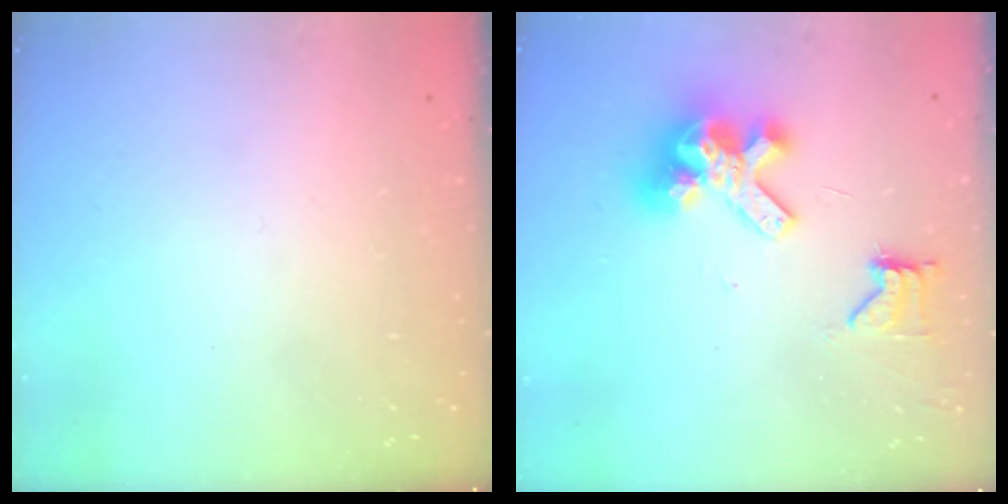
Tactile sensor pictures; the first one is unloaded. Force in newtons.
{"total": 11.4, "press": 11.2, "slide": 1.7}